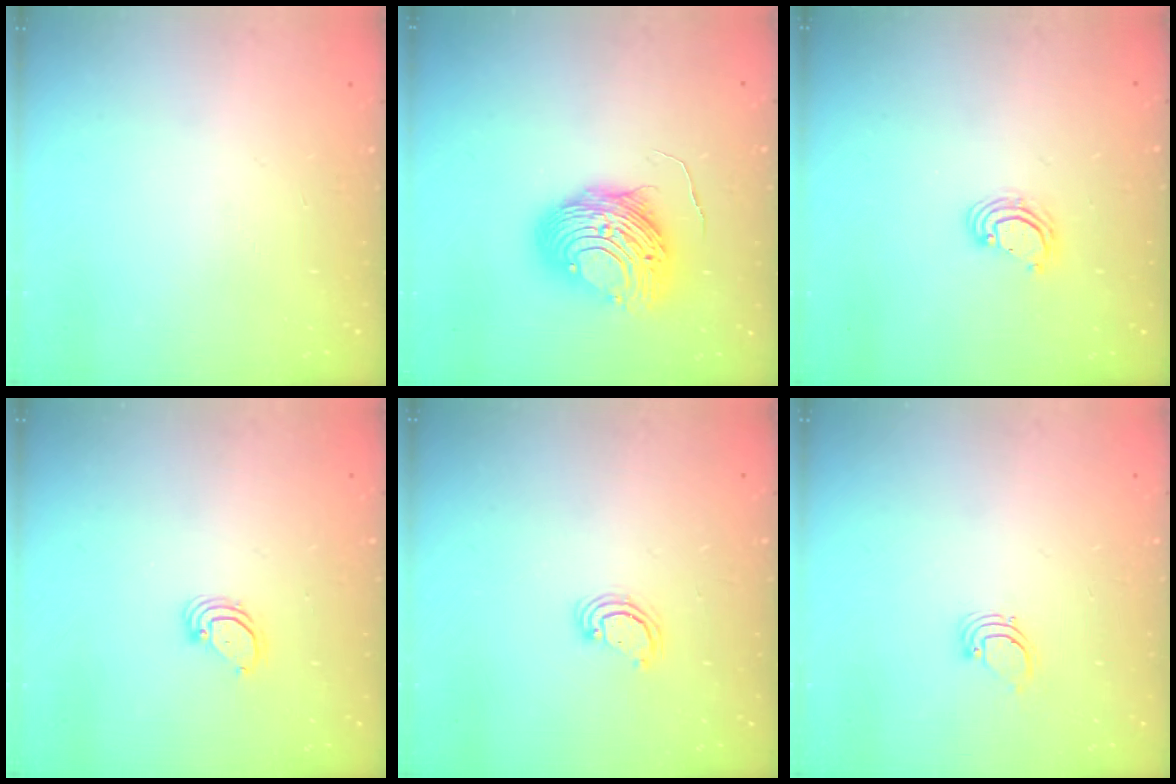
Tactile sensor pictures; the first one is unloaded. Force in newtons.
{"total": 12.7, "press": 12.7, "slide": 1.3}
{"total": 3.7, "press": 3.7, "slide": 0.2}
{"total": 3.8, "press": 3.8, "slide": 0.3}
{"total": 2.8, "press": 2.8, "slide": 0.3}
{"total": 1.9, "press": 1.9, "slide": 0.1}